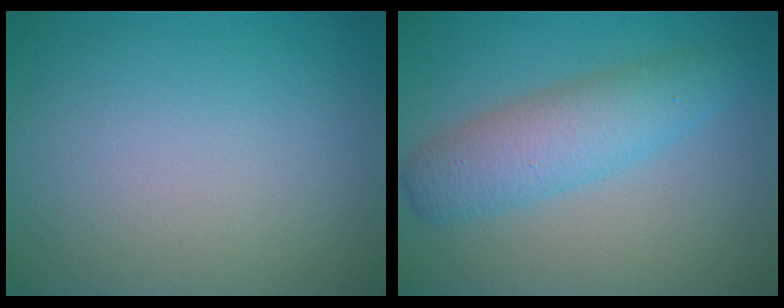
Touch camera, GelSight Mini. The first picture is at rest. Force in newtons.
{"total": 5.0, "press": 5.0, "slide": 0.2}